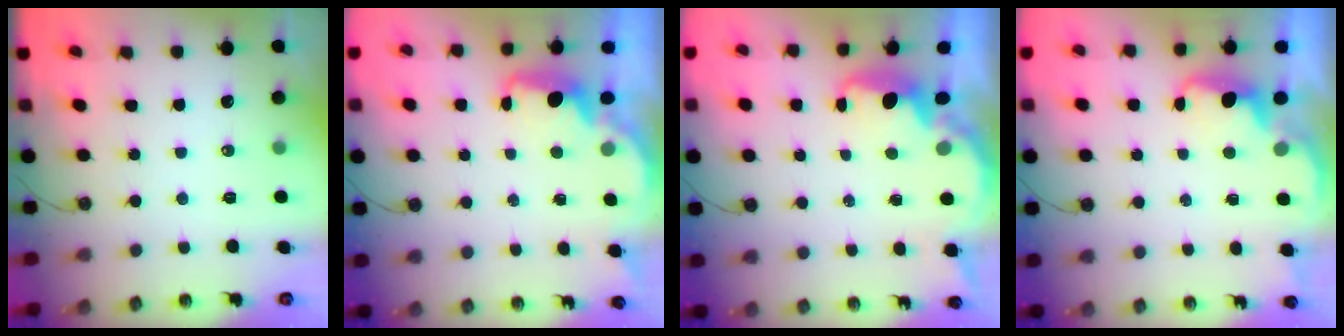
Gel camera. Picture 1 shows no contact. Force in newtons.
{"total": 2.0, "press": 1.9, "slide": 0.7}
{"total": 2.7, "press": 2.5, "slide": 0.9}
{"total": 4.0, "press": 3.9, "slide": 0.6}